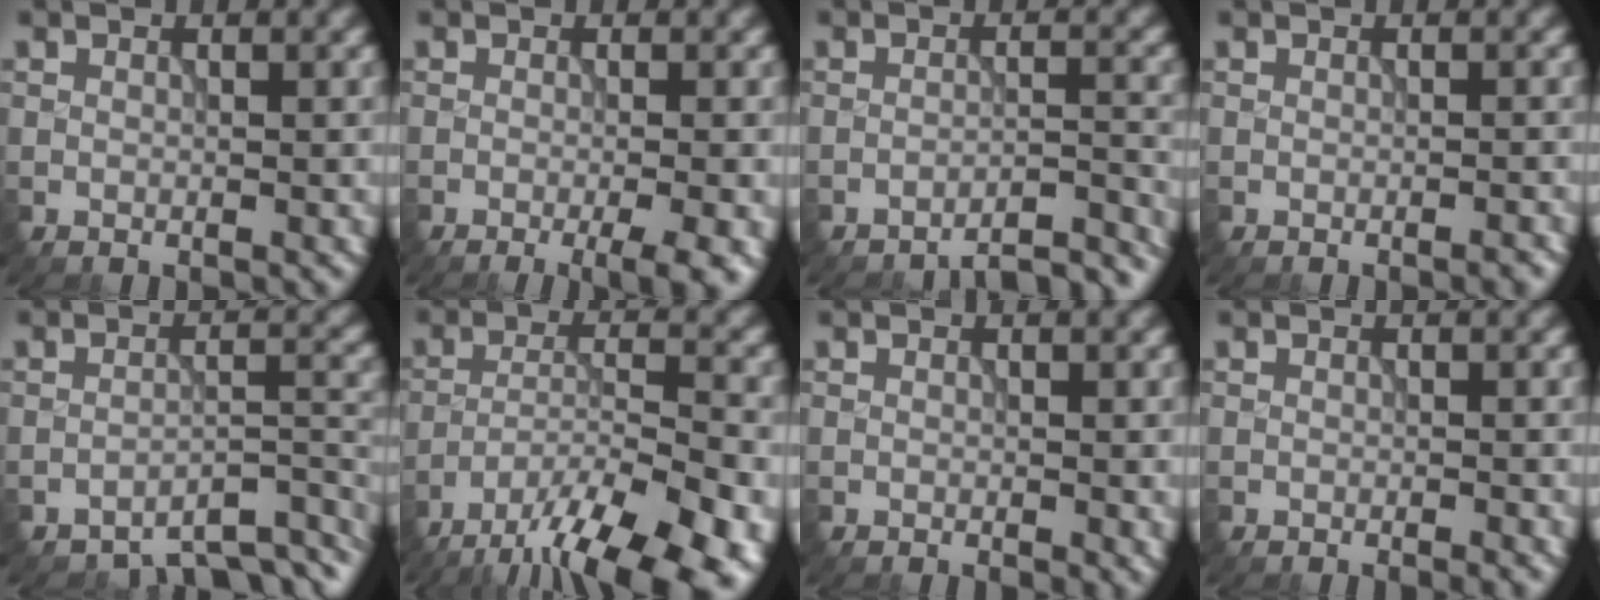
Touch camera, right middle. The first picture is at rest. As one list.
[{"total": 3.9, "force": [-1.9, 0.8, 3.3], "torque": [-0.040, -0.004, -0.022]}, {"total": 8.4, "force": [-8.1, 1.4, 1.8], "torque": [-0.008, 0.010, -0.094]}, {"total": 1.0, "force": [-0.6, 0.2, 0.7], "torque": [-0.009, -0.001, -0.008]}, {"total": 4.8, "force": [-4.4, 0.8, 1.8], "torque": [-0.024, -0.005, -0.064]}, {"total": 13.8, "force": [-10.5, 3.9, 8.2], "torque": [-0.147, -0.030, -0.147]}, {"total": 0.6, "force": [-0.1, 0.2, 0.5], "torque": [-0.007, -0.002, -0.001]}, {"total": 0.6, "force": [-0.3, 0.0, 0.5], "torque": [-0.008, -0.002, -0.005]}]